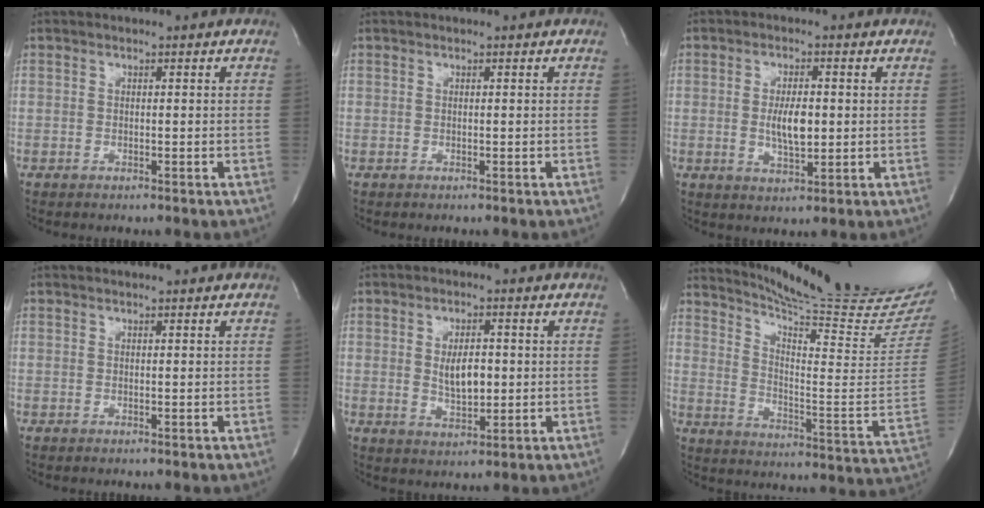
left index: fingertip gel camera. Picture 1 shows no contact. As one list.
[{"total": 0.0}, {"total": 5.0, "force": [-0.4, 1.5, 4.8], "torque": [-0.091, -0.011, -0.003]}, {"total": 1.4, "force": [1.4, 0.0, 0.4], "torque": [-0.006, 0.016, 0.022]}, {"total": 4.8, "force": [-0.1, 2.2, 4.3], "torque": [-0.078, -0.010, 0.007]}, {"total": 25.6, "force": [23.1, -1.2, 10.9], "torque": [-0.176, -0.131, 0.309]}]